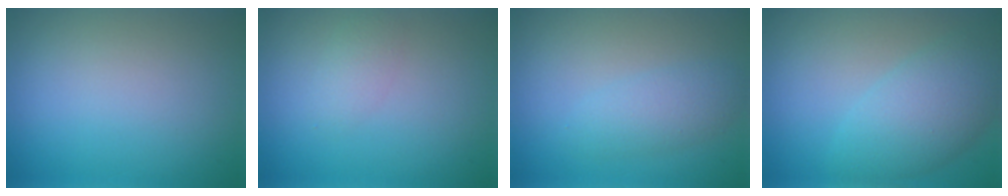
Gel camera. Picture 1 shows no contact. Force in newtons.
{"total": 1.5, "press": 1.5, "slide": 0.1}
{"total": 2.4, "press": 2.4, "slide": 0.1}
{"total": 5.3, "press": 5.3, "slide": 0.2}